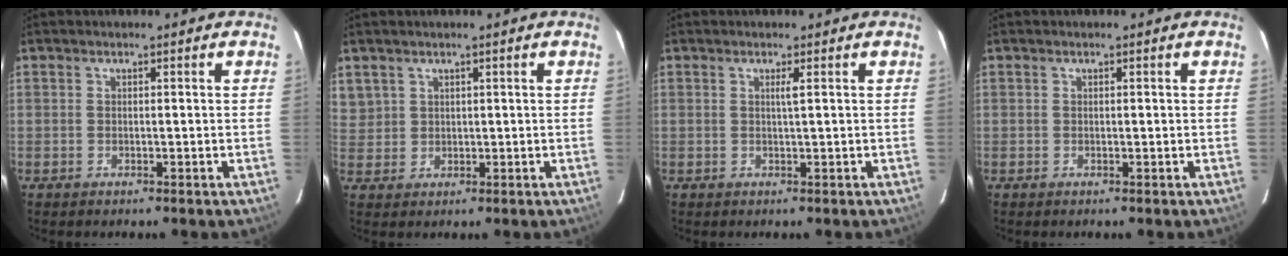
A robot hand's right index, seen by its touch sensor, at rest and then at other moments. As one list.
[{"total": 2.2, "force": [1.4, 1.7, 0.0], "torque": [0.008, 0.007, 0.025]}, {"total": 1.1, "force": [0.4, -0.3, 1.0], "torque": [-0.022, -0.001, 0.007]}, {"total": 0.0}]